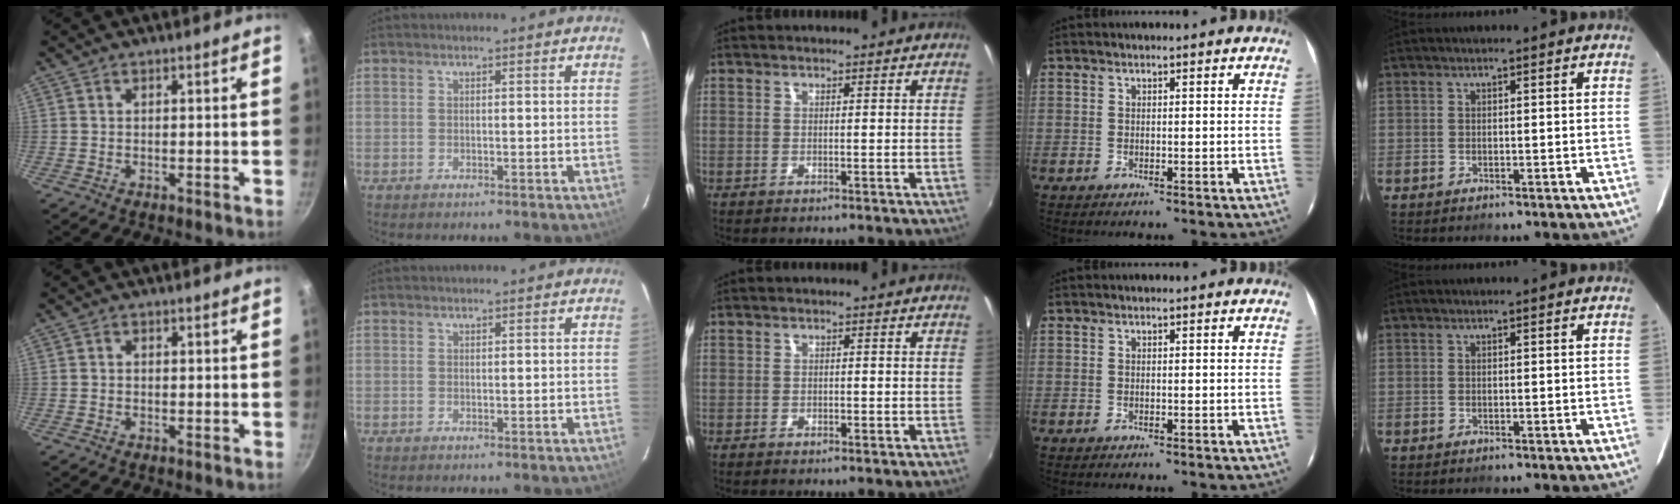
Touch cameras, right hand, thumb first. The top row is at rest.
{"thumb": {"total": 0.7, "force": [-0.2, 0.6, 0.4], "torque": [-0.006, 0.004, -0.003]}, "middle": {"total": 0.9, "force": [-0.5, 0.5, 0.5], "torque": [-0.009, -0.004, -0.010]}}